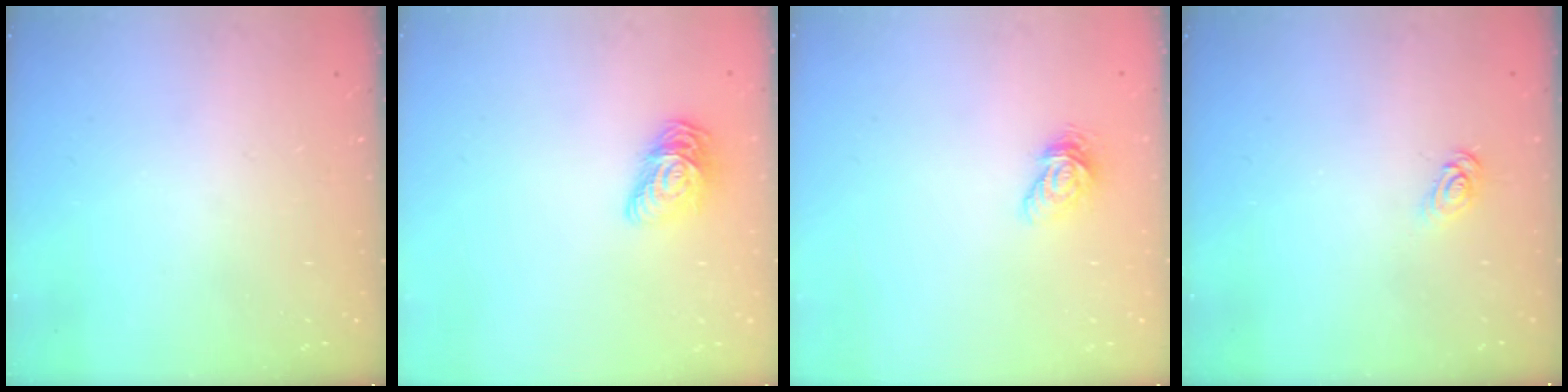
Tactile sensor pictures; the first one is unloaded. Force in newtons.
{"total": 10.6, "press": 10.6, "slide": 1.0}
{"total": 6.4, "press": 6.4, "slide": 0.3}
{"total": 3.4, "press": 3.4, "slide": 0.3}